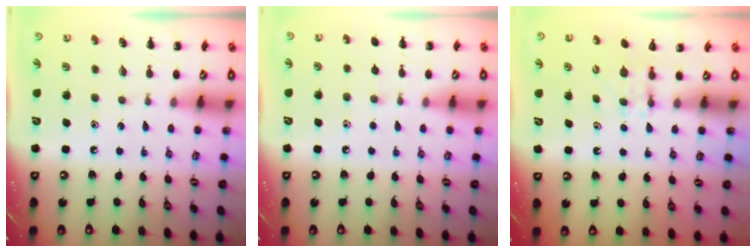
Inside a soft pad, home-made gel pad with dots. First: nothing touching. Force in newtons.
{"total": 3.2, "press": 2.9, "slide": 1.4}
{"total": 3.7, "press": 3.3, "slide": 1.5}